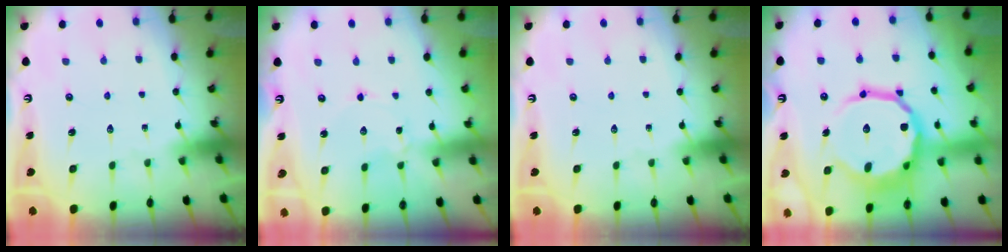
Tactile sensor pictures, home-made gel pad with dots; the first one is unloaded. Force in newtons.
{"total": 0.8, "press": 0.8, "slide": 0.1}
{"total": 0.0}
{"total": 17.0, "press": 16.7, "slide": 3.1}